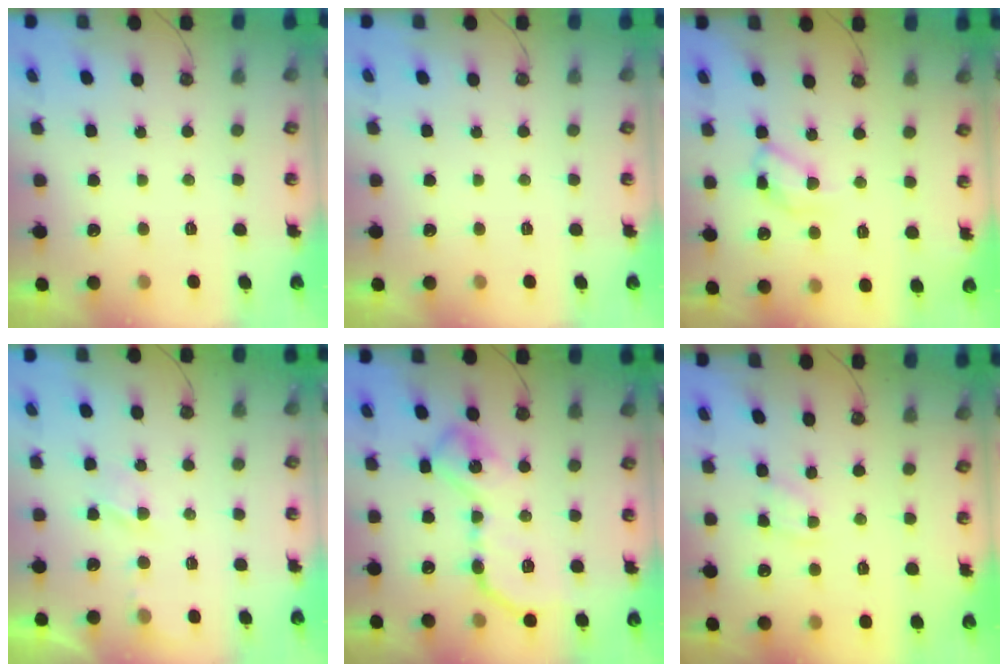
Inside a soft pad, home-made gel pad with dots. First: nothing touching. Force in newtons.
{"total": 0.0}
{"total": 12.3, "press": 12.3, "slide": 0.3}
{"total": 2.7, "press": 2.6, "slide": 0.4}
{"total": 16.9, "press": 16.9, "slide": 0.4}
{"total": 4.5, "press": 4.5, "slide": 0.4}